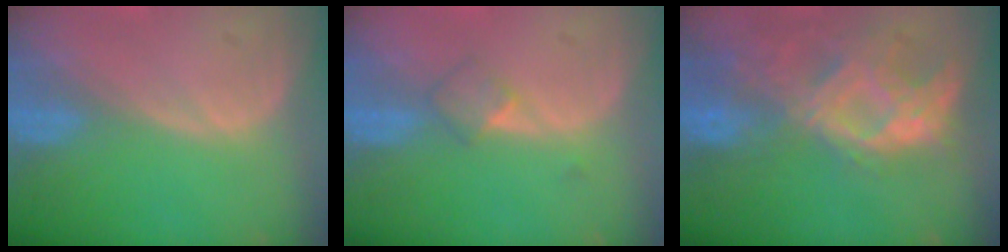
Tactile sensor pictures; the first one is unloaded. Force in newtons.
{"total": 2.7, "press": 2.4, "slide": 1.1}
{"total": 10.5, "press": 9.2, "slide": 5.0}